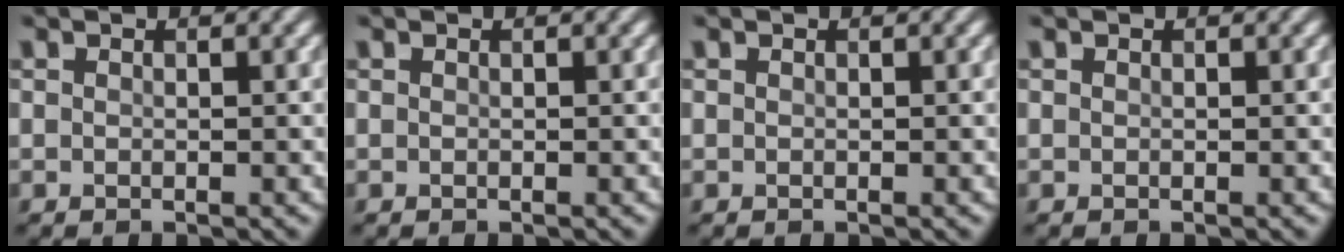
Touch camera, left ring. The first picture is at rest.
{"total": 0.0}
{"total": 0.0}
{"total": 0.0}